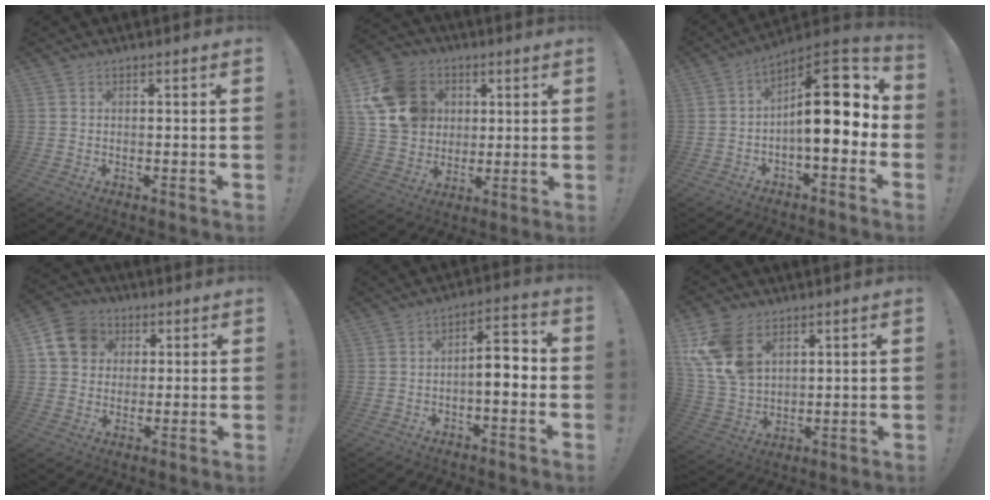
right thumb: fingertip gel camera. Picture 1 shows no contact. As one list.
[{"total": 17.1, "force": [5.1, 14.4, 7.6], "torque": [-0.115, -0.007, 0.116]}, {"total": 17.3, "force": [1.1, 6.6, 16.0], "torque": [-0.230, -0.007, 0.020]}, {"total": 12.1, "force": [3.8, 10.4, 5.1], "torque": [-0.076, 0.001, 0.080]}, {"total": 8.2, "force": [-1.8, 3.2, 7.3], "torque": [-0.108, 0.014, -0.031]}, {"total": 14.8, "force": [7.2, 9.7, 8.4], "torque": [-0.175, -0.029, 0.143]}]